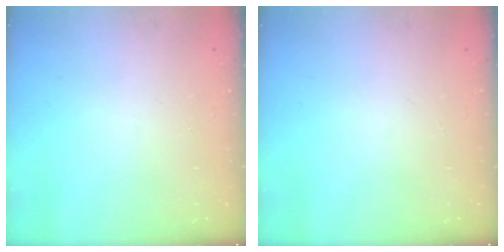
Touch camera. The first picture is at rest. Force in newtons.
{"total": 0.0}